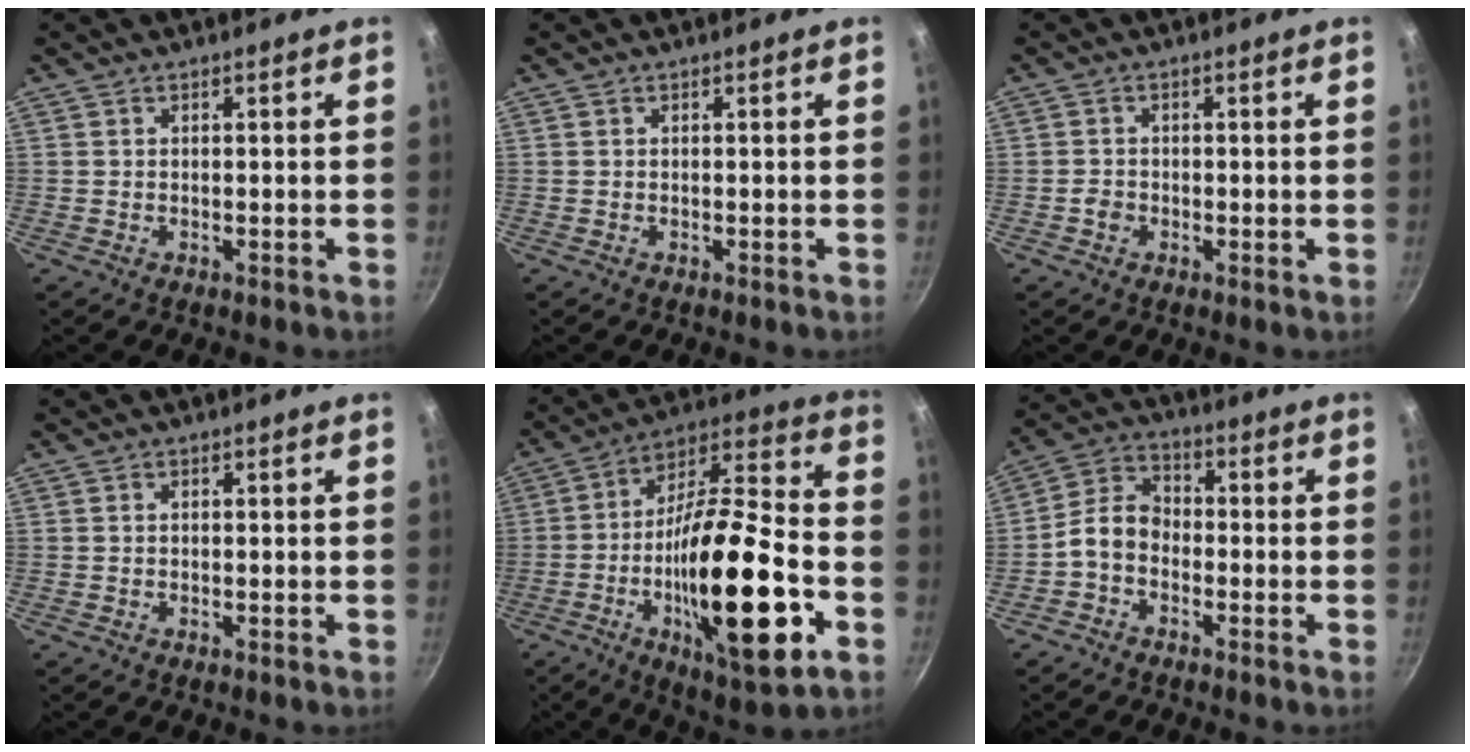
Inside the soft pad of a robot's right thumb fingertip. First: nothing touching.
{"total": 0.0}
{"total": 1.6, "force": [-0.6, 1.3, 0.8], "torque": [-0.010, 0.005, -0.014]}
{"total": 0.7, "force": [0.0, 0.5, 0.5], "torque": [-0.007, 0.003, -0.001]}
{"total": 27.9, "force": [-8.1, 8.9, 25.2], "torque": [-0.402, 0.028, -0.130]}
{"total": 6.9, "force": [-2.3, 4.9, 4.3], "torque": [-0.074, 0.038, -0.061]}